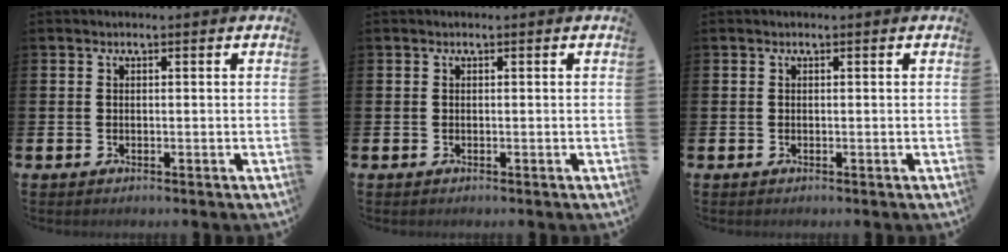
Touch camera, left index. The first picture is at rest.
{"total": 0.0}
{"total": 0.0}